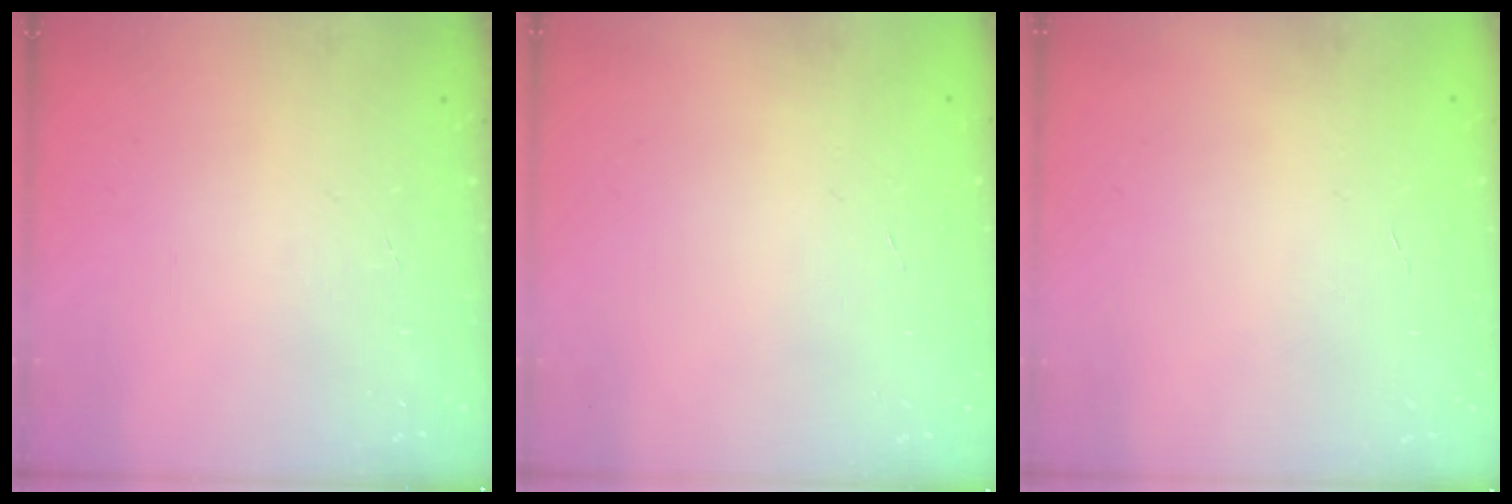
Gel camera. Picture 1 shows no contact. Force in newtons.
{"total": 0.0}
{"total": 0.5, "press": 0.5, "slide": 0.1}